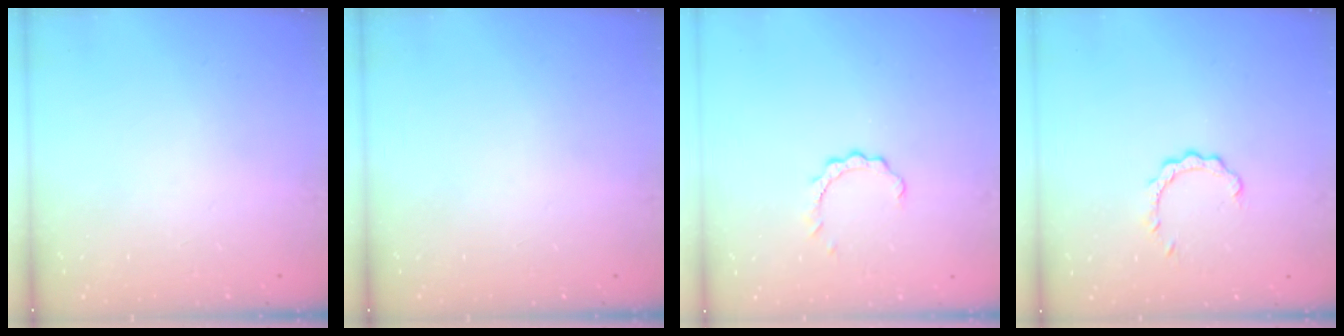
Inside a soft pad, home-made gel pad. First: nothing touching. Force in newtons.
{"total": 0.0}
{"total": 3.8, "press": 3.7, "slide": 0.3}
{"total": 2.5, "press": 2.5, "slide": 0.3}